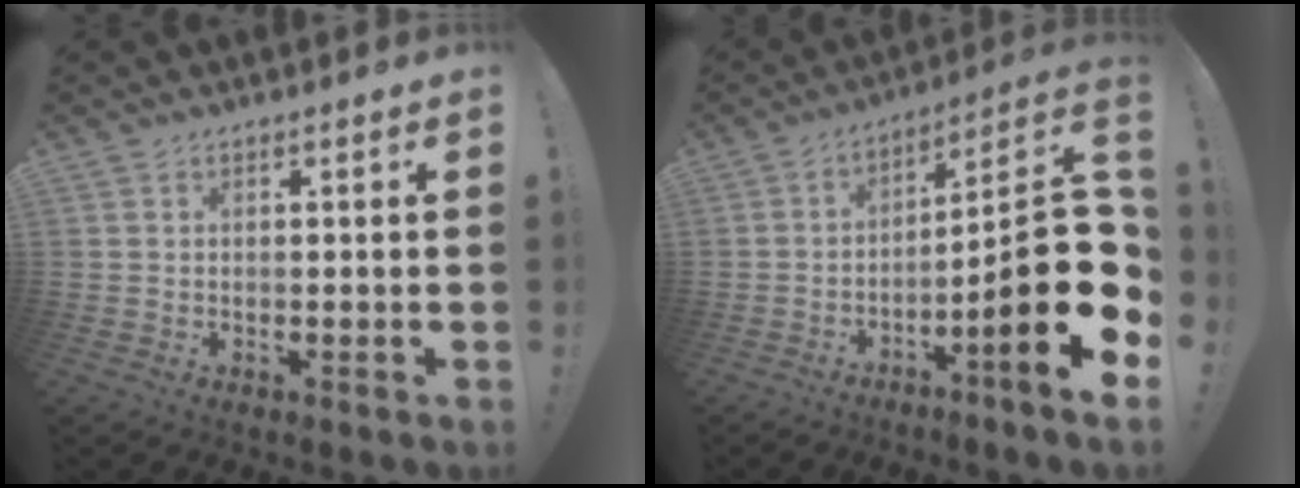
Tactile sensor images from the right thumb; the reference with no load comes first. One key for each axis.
{"total": 20.4, "fx": -4.9, "fy": 3.0, "fz": 19.5, "tx": -0.299, "ty": 0.015, "tz": -0.082}